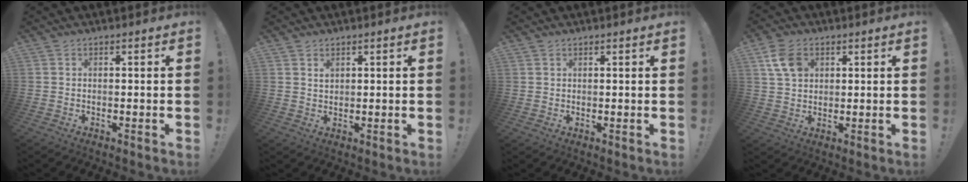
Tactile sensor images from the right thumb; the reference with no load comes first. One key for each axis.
{"total": 1.8, "fx": 1.2, "fy": 1.0, "fz": 0.7, "tx": -0.001, "ty": -0.007, "tz": 0.020}
{"total": 3.3, "fx": 1.7, "fy": 2.8, "fz": 0.3, "tx": 0.001, "ty": -0.008, "tz": 0.031}
{"total": 8.3, "fx": 3.3, "fy": 6.1, "fz": 4.6, "tx": -0.087, "ty": -0.003, "tz": 0.066}